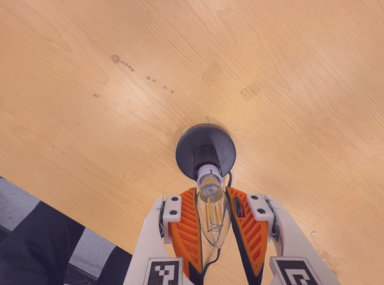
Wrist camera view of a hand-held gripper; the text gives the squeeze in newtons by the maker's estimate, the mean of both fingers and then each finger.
{"total": 12.1, "left": 11.5, "right": 12.7}